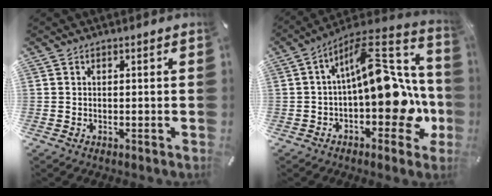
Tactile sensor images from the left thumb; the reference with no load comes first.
{"total": 17.7, "force": [-0.4, 9.5, 15.0], "torque": [-0.189, -0.003, -0.002]}